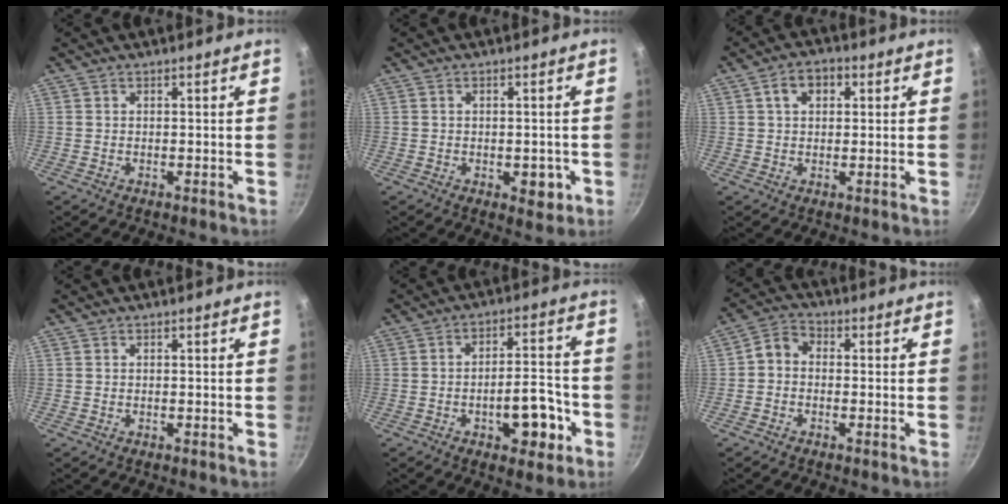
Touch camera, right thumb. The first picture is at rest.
{"total": 4.4, "force": [-1.2, 2.4, 3.5], "torque": [-0.026, 0.003, -0.011]}
{"total": 5.5, "force": [1.7, 3.8, 3.6], "torque": [-0.038, 0.009, 0.023]}
{"total": 0.0}
{"total": 10.6, "force": [-4.0, 5.1, 8.4], "torque": [-0.090, 0.031, -0.050]}
{"total": 4.0, "force": [-0.8, 3.1, 2.3], "torque": [-0.043, 0.019, -0.031]}